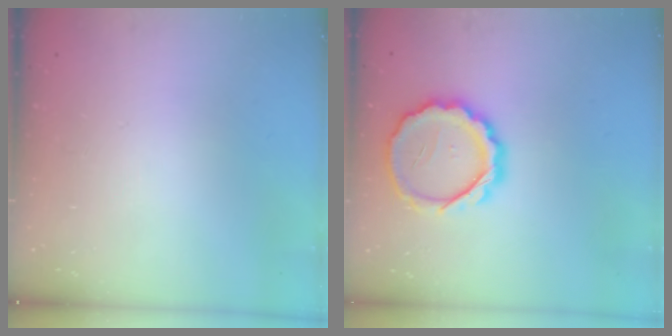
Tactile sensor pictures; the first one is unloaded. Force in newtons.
{"total": 11.7, "press": 11.5, "slide": 1.8}